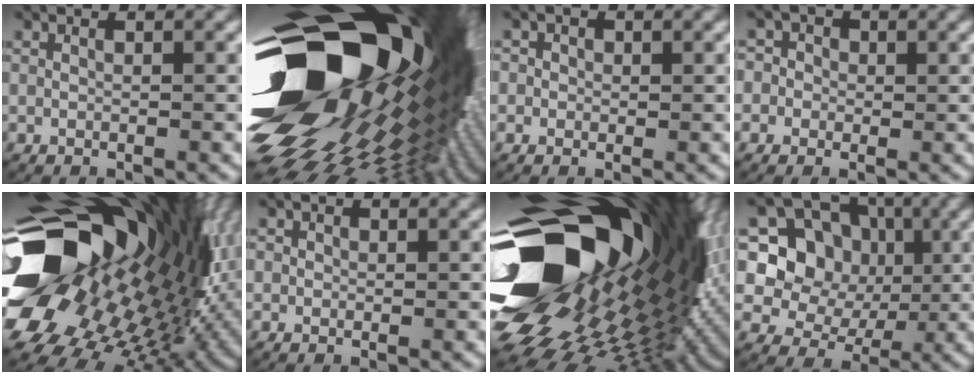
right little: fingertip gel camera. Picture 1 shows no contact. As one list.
[{"total": 44.7, "force": [1.4, 26.1, 36.3], "torque": [-0.489, -0.003, 0.008]}, {"total": 1.2, "force": [-0.1, 1.2, -0.1], "torque": [0.006, 0.004, -0.009]}, {"total": 2.5, "force": [-0.1, 2.4, 0.3], "torque": [-0.002, 0.009, -0.018]}, {"total": 32.2, "force": [3.3, 20.2, 24.9], "torque": [-0.355, -0.001, 0.033]}, {"total": 0.6, "force": [-0.1, 0.6, -0.2], "torque": [0.004, 0.002, -0.004]}, {"total": 40.3, "force": [2.7, 23.6, 32.5], "torque": [-0.462, -0.007, 0.029]}, {"total": 11.7, "force": [1.2, 10.2, 5.6], "torque": [-0.129, -0.006, 0.014]}]